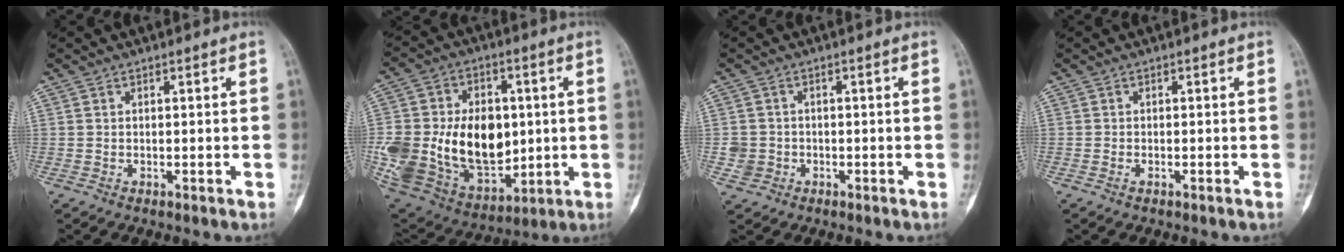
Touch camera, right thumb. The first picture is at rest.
{"total": 31.4, "force": [-0.5, 22.0, 22.5], "torque": [-0.452, 0.008, 0.023]}
{"total": 3.2, "force": [-0.8, 3.0, 0.5], "torque": [0.009, 0.009, -0.016]}
{"total": 0.7, "force": [-0.4, 0.4, 0.4], "torque": [-0.007, 0.004, -0.007]}